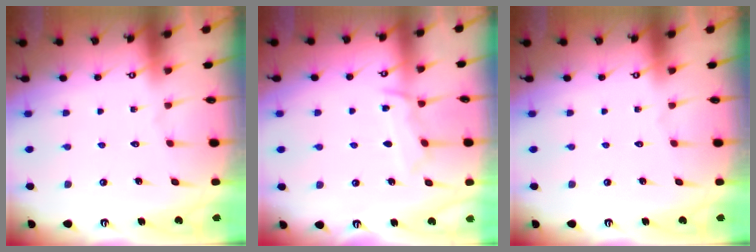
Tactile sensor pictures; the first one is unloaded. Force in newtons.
{"total": 8.0, "press": 8.0, "slide": 0.8}
{"total": 0.0}